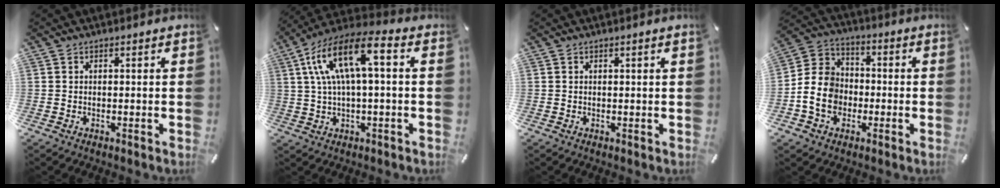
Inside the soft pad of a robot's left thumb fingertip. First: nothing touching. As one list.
[{"total": 13.5, "force": [3.1, 5.2, 12.1], "torque": [-0.246, -0.002, 0.054]}, {"total": 0.7, "force": [0.3, -0.1, 0.6], "torque": [-0.010, -0.001, 0.004]}, {"total": 10.8, "force": [-2.8, 9.4, 4.7], "torque": [-0.103, 0.024, -0.051]}]